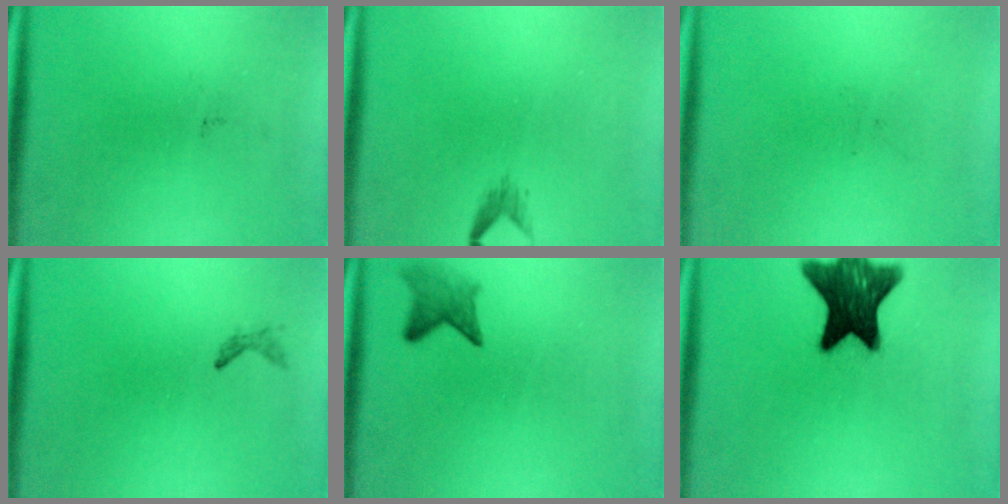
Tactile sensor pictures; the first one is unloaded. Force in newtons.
{"total": 1.1}
{"total": 0.0}
{"total": 0.7}
{"total": 2.4}
{"total": 14.8}